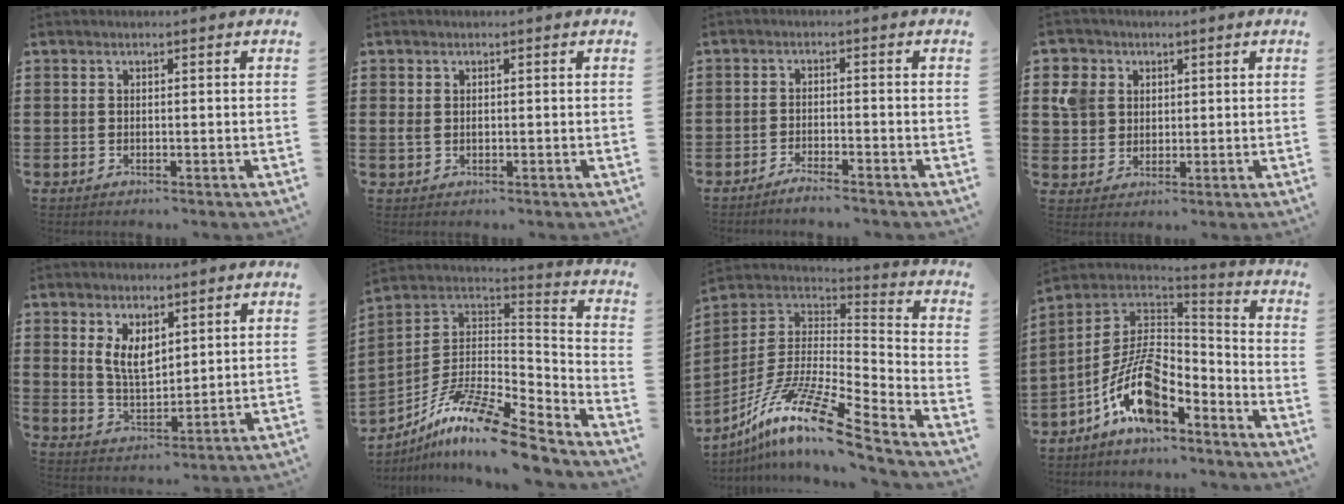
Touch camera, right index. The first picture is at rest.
{"total": 1.1, "force": [0.1, 0.9, 0.6], "torque": [-0.015, 0.006, 0.002]}
{"total": 1.9, "force": [-1.9, -0.1, 0.3], "torque": [-0.008, 0.006, -0.037]}
{"total": 6.2, "force": [1.9, 5.6, 1.8], "torque": [-0.065, 0.017, 0.036]}
{"total": 5.5, "force": [2.7, 2.8, 3.9], "torque": [-0.076, -0.002, 0.048]}
{"total": 12.7, "force": [-9.6, 1.9, 8.0], "torque": [-0.153, 0.016, -0.189]}
{"total": 13.4, "force": [-9.4, 1.5, 9.5], "torque": [-0.194, 0.005, -0.185]}
{"total": 12.9, "force": [-7.0, 5.4, 9.4], "torque": [-0.211, 0.006, -0.143]}